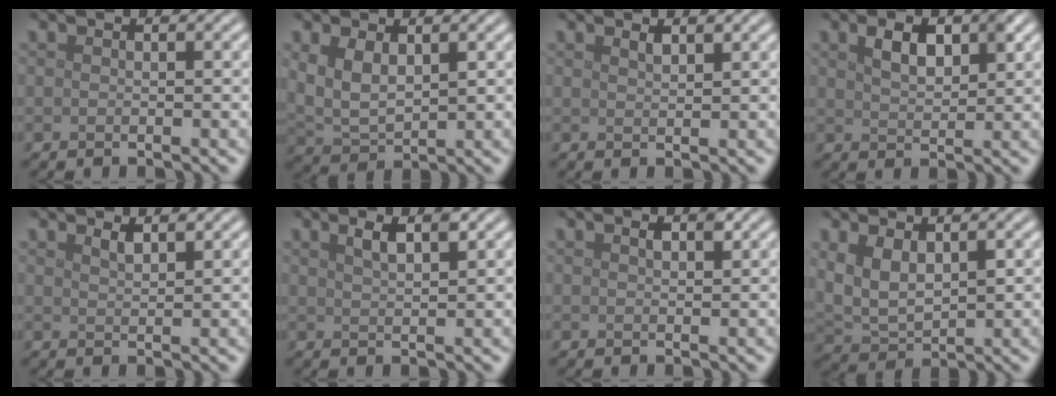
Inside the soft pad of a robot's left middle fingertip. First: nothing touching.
{"total": 3.8, "force": [1.0, 2.1, 3.0], "torque": [-0.073, -0.004, 0.025]}
{"total": 1.1, "force": [0.9, 0.2, 0.5], "torque": [-0.010, 0.000, 0.015]}
{"total": 3.6, "force": [1.6, 1.8, 2.7], "torque": [-0.050, 0.005, 0.031]}
{"total": 1.4, "force": [1.1, 0.3, 0.8], "torque": [-0.013, 0.001, 0.019]}
{"total": 2.2, "force": [1.4, 0.5, 1.6], "torque": [-0.025, 0.004, 0.023]}
{"total": 1.4, "force": [0.7, 0.5, 1.0], "torque": [-0.018, 0.000, 0.013]}
{"total": 4.2, "force": [1.2, 2.4, 3.2], "torque": [-0.077, -0.003, 0.029]}